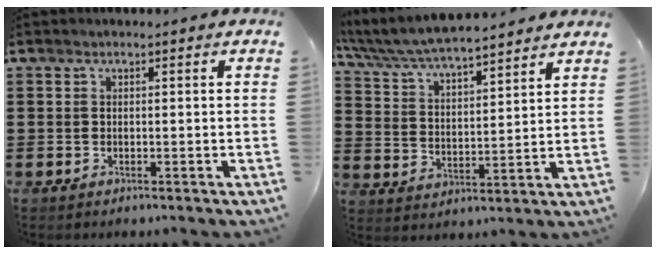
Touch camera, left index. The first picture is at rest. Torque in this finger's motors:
{"motor_torque": [1.43, -0.70, 1.05, 0.21]}